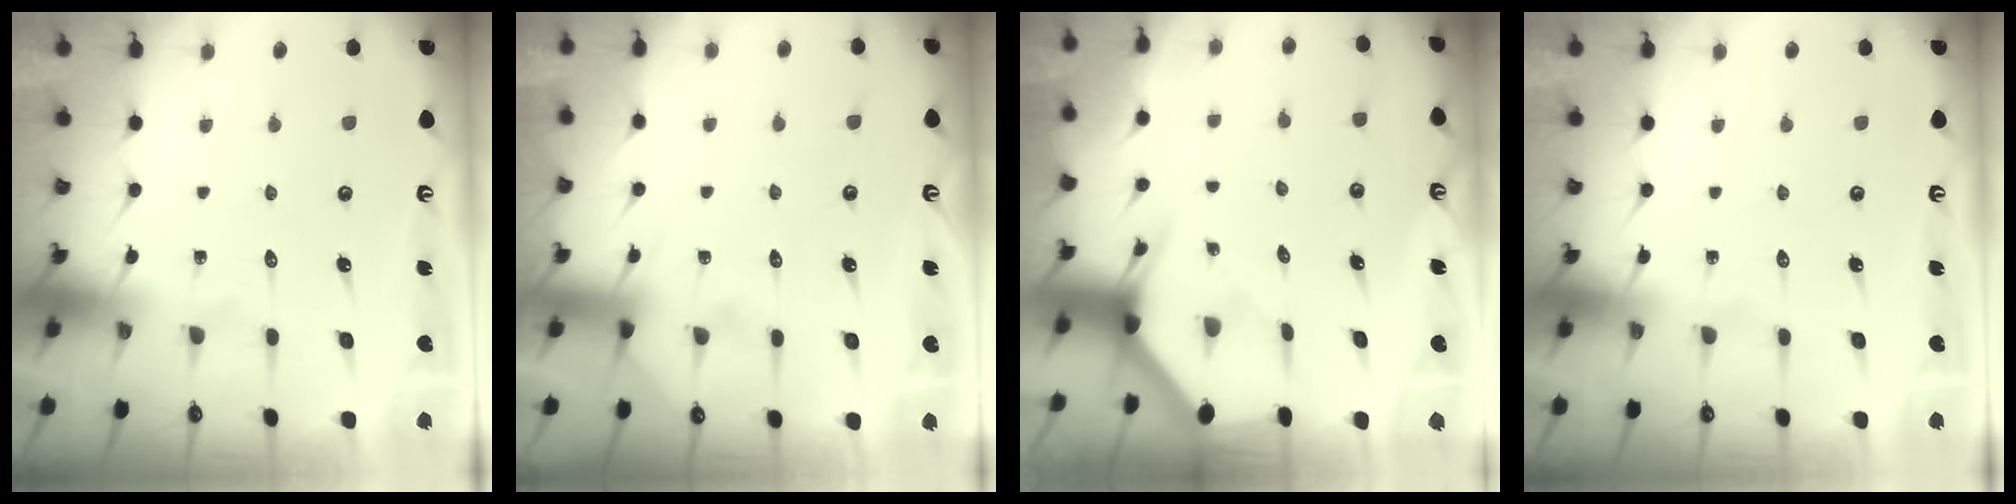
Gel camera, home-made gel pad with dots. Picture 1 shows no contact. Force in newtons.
{"total": 3.5, "press": 3.4, "slide": 0.4}
{"total": 3.0, "press": 3.0, "slide": 0.1}
{"total": 0.0}